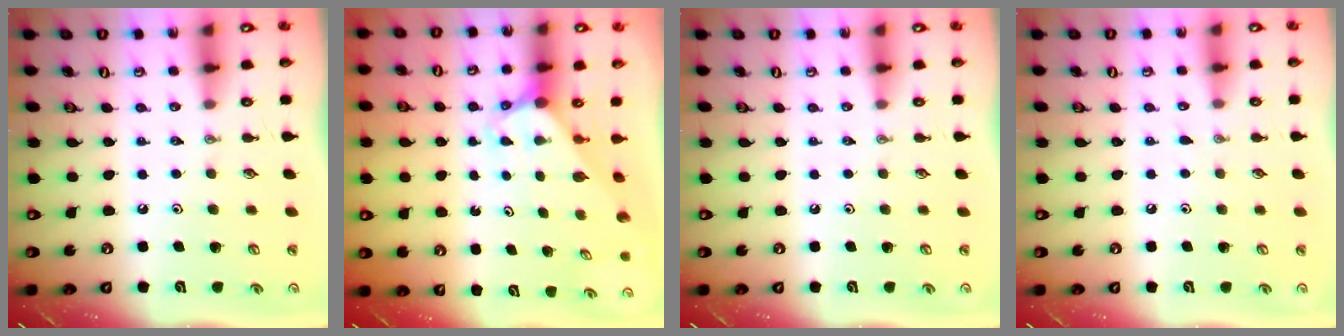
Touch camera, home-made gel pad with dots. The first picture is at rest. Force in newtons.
{"total": 2.7, "press": 2.7, "slide": 0.1}
{"total": 0.0}
{"total": 2.4, "press": 2.4, "slide": 0.4}